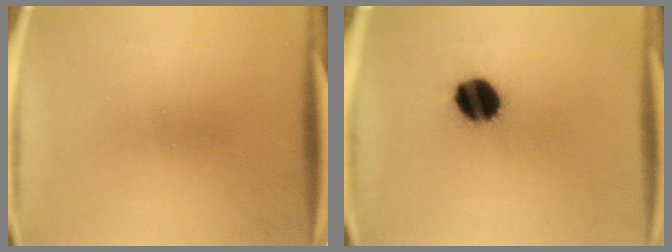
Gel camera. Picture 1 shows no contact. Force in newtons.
{"total": 12.1}